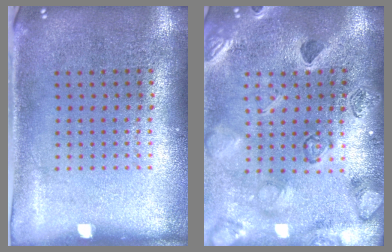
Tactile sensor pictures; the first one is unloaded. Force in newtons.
{"total": 2.4, "press": 2.4, "slide": 0.3}